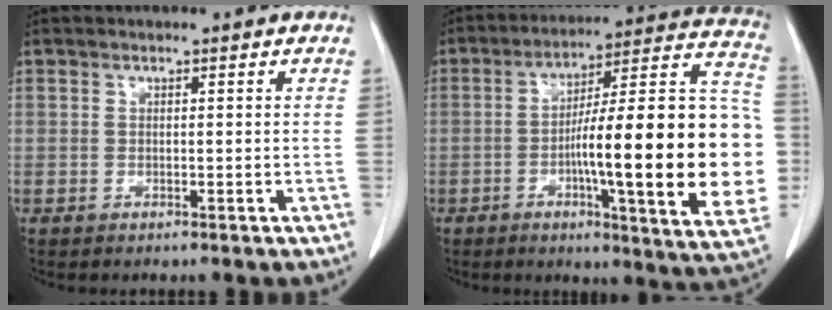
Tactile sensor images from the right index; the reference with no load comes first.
{"total": 27.6, "force": [-3.6, 2.9, 27.2], "torque": [-0.309, 0.019, -0.059]}